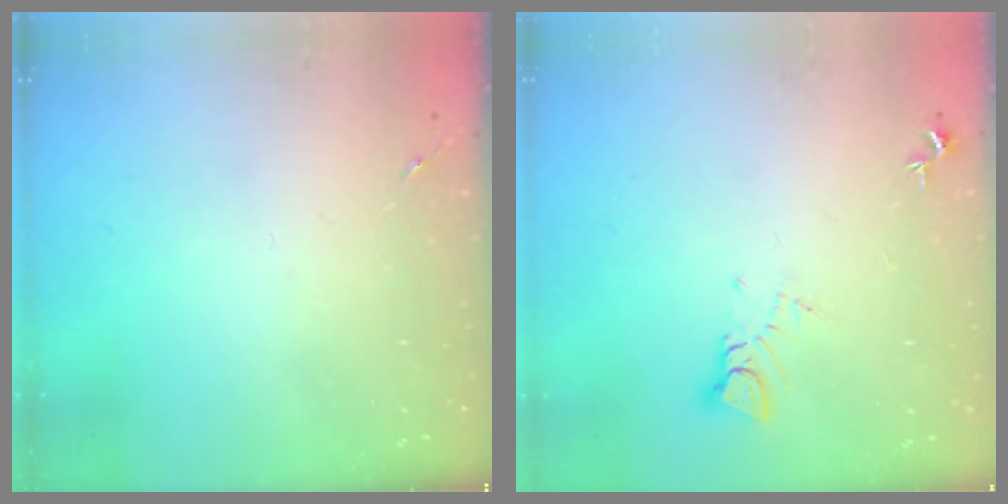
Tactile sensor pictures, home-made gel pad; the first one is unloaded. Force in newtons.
{"total": 3.8, "press": 3.8, "slide": 0.3}